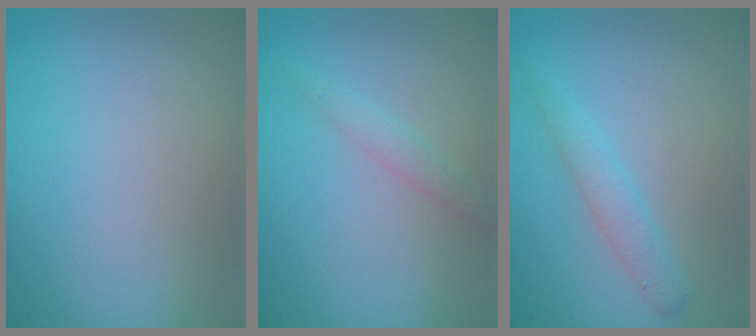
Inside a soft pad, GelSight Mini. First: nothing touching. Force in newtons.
{"total": 1.4, "press": 1.4, "slide": 0.0}
{"total": 2.1, "press": 2.1, "slide": 0.2}